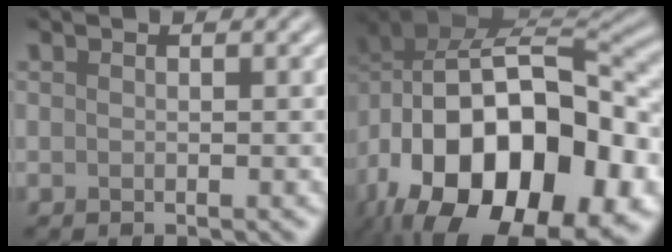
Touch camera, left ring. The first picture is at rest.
{"total": 20.6, "force": [-7.4, 11.9, 15.0], "torque": [-0.267, -0.034, -0.096]}